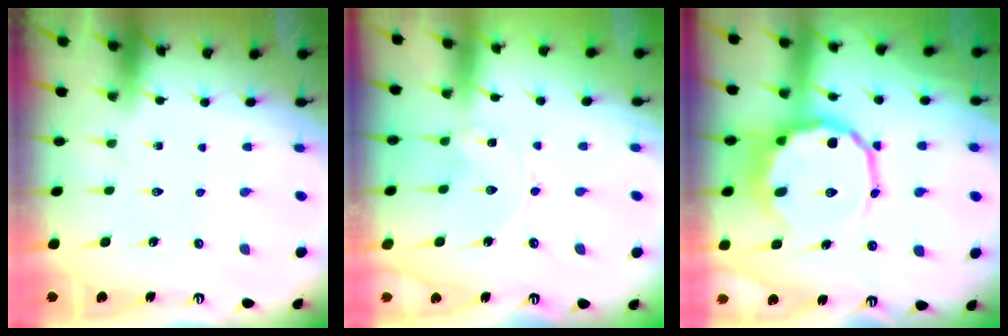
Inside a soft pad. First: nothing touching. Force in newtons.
{"total": 2.0, "press": 2.0, "slide": 0.3}
{"total": 12.0, "press": 11.5, "slide": 3.5}